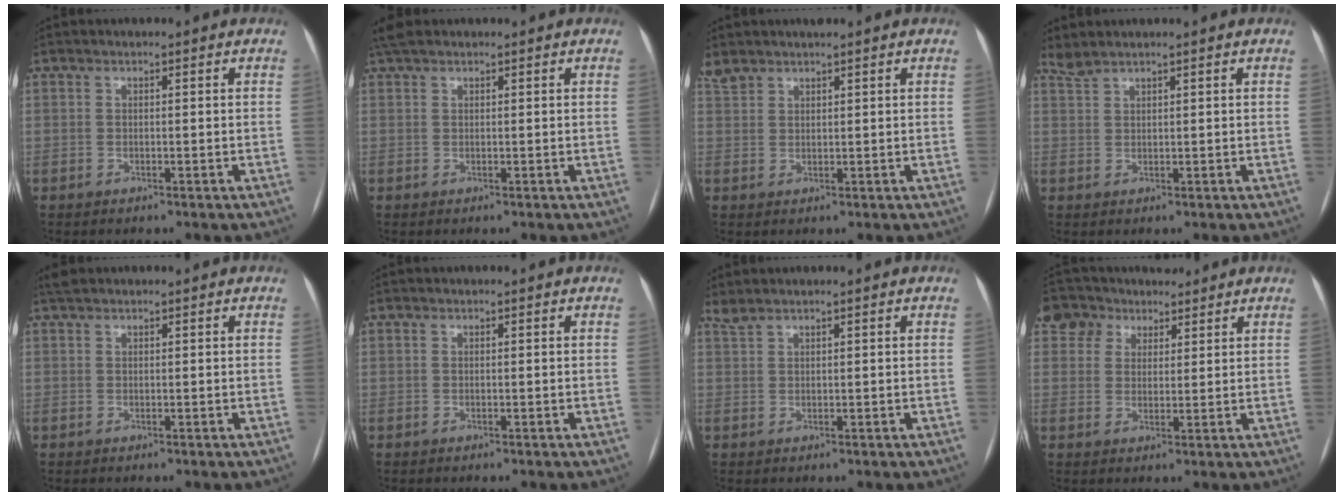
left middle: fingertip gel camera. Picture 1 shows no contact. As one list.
[{"total": 2.6, "force": [2.2, 0.8, 1.2], "torque": [-0.030, 0.028, 0.044]}, {"total": 3.3, "force": [3.0, 0.9, 1.0], "torque": [-0.027, 0.017, 0.061]}, {"total": 1.7, "force": [1.6, -0.2, 0.3], "torque": [-0.011, 0.012, 0.041]}, {"total": 1.1, "force": [1.0, 0.2, 0.4], "torque": [-0.015, 0.016, 0.024]}, {"total": 0.0}, {"total": 1.2, "force": [1.2, -0.1, 0.4], "torque": [-0.012, 0.012, 0.032]}, {"total": 6.6, "force": [4.3, 5.0, 0.7], "torque": [-0.021, 0.032, 0.082]}]